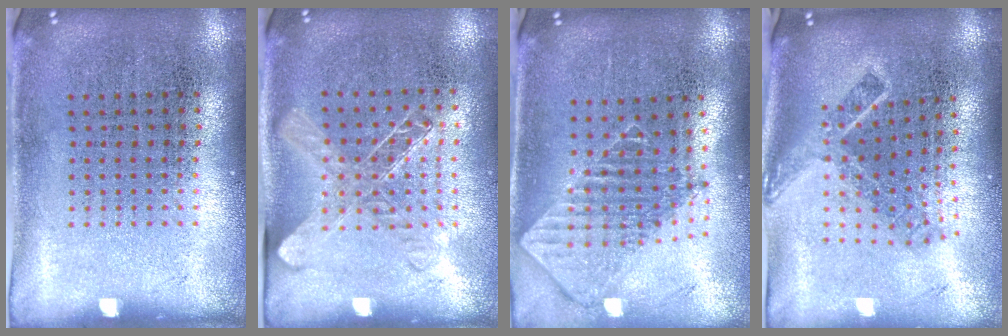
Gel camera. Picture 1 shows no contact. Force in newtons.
{"total": 1.4, "press": 1.3, "slide": 0.6}
{"total": 2.1, "press": 1.6, "slide": 1.3}
{"total": 2.1, "press": 1.5, "slide": 1.5}